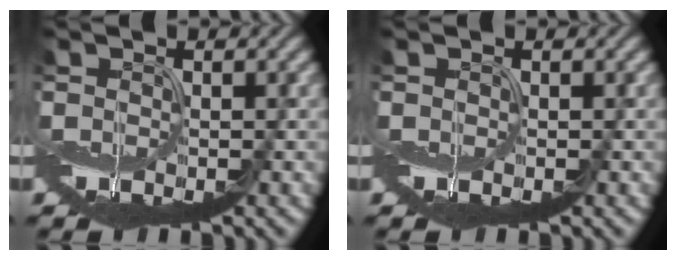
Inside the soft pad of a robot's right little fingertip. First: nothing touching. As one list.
[{"total": 0.0}]